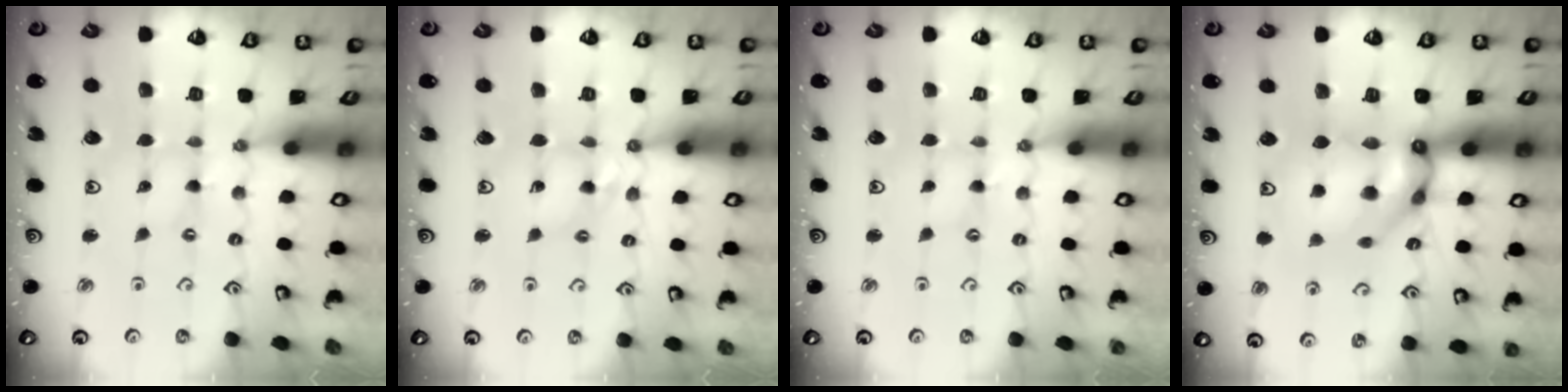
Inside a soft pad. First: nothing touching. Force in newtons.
{"total": 6.2, "press": 6.2, "slide": 0.4}
{"total": 0.9, "press": 0.9, "slide": 0.1}
{"total": 14.1, "press": 14.0, "slide": 1.4}